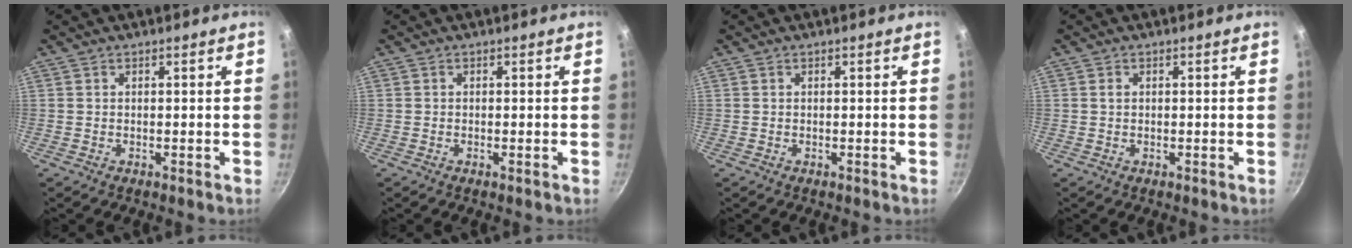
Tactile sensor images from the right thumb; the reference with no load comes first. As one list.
[{"total": 0.5, "force": [-0.2, 0.1, 0.5], "torque": [-0.010, 0.001, -0.006]}, {"total": 0.0}, {"total": 0.8, "force": [0.1, 0.6, 0.5], "torque": [-0.007, 0.003, 0.003]}]